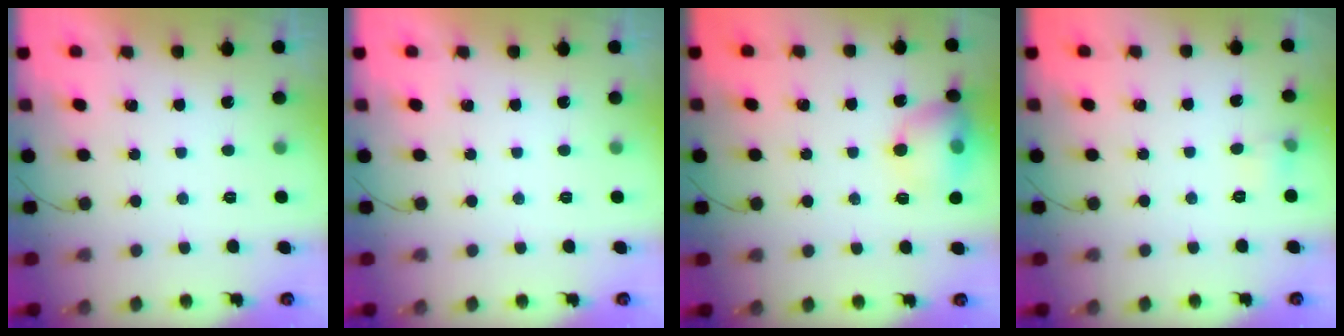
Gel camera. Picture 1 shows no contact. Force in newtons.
{"total": 0.0}
{"total": 12.3, "press": 12.1, "slide": 2.0}
{"total": 4.2, "press": 4.0, "slide": 1.3}